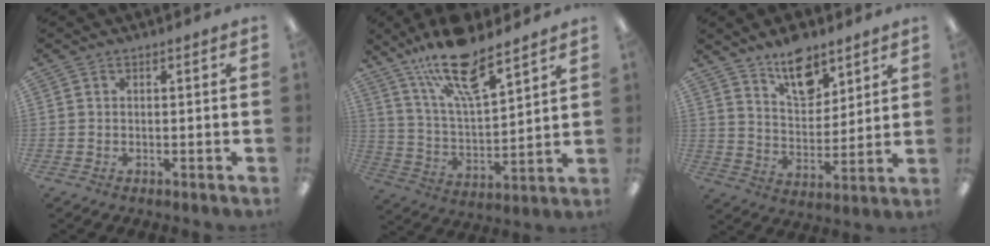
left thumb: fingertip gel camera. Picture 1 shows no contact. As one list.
[{"total": 17.5, "force": [12.5, 5.4, 11.0], "torque": [-0.199, -0.064, 0.214]}, {"total": 12.3, "force": [9.1, 6.1, 5.6], "torque": [-0.080, -0.053, 0.164]}]